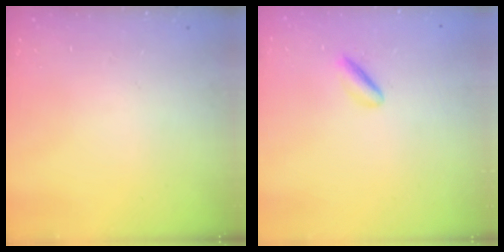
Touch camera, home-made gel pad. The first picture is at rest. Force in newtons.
{"total": 1.8, "press": 1.7, "slide": 0.6}